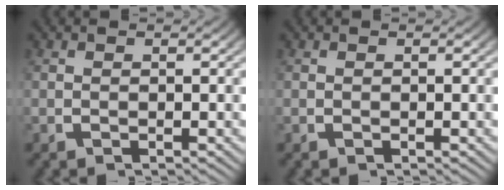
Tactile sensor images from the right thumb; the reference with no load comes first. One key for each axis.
{"total": 0.0}